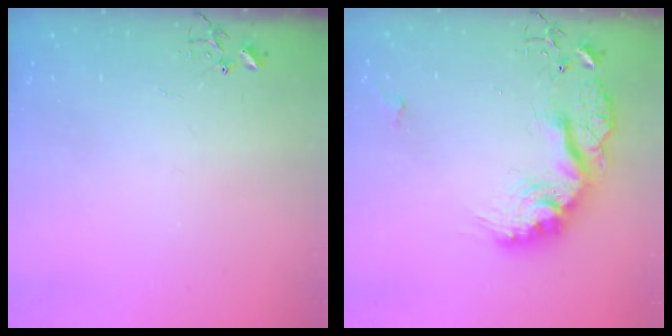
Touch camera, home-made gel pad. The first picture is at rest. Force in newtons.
{"total": 19.5, "press": 19.5, "slide": 1.0}